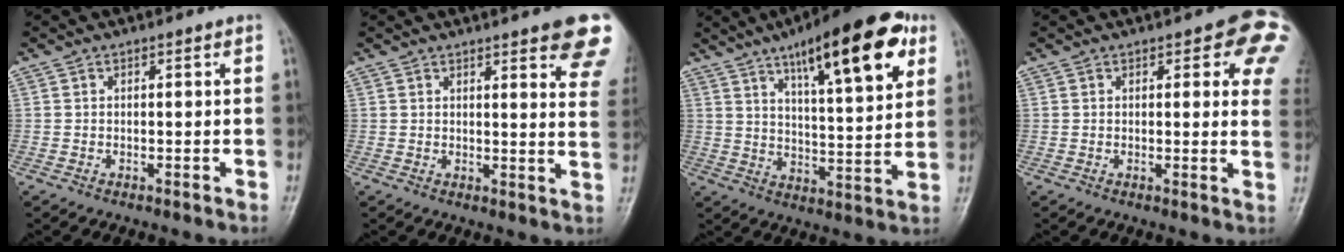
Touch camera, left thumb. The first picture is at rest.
{"total": 14.6, "force": [9.4, 3.3, 10.7], "torque": [-0.108, -0.036, 0.096]}
{"total": 20.1, "force": [10.3, 5.6, 16.3], "torque": [-0.211, -0.030, 0.154]}
{"total": 10.3, "force": [4.4, 3.9, 8.4], "torque": [-0.053, -0.013, 0.038]}